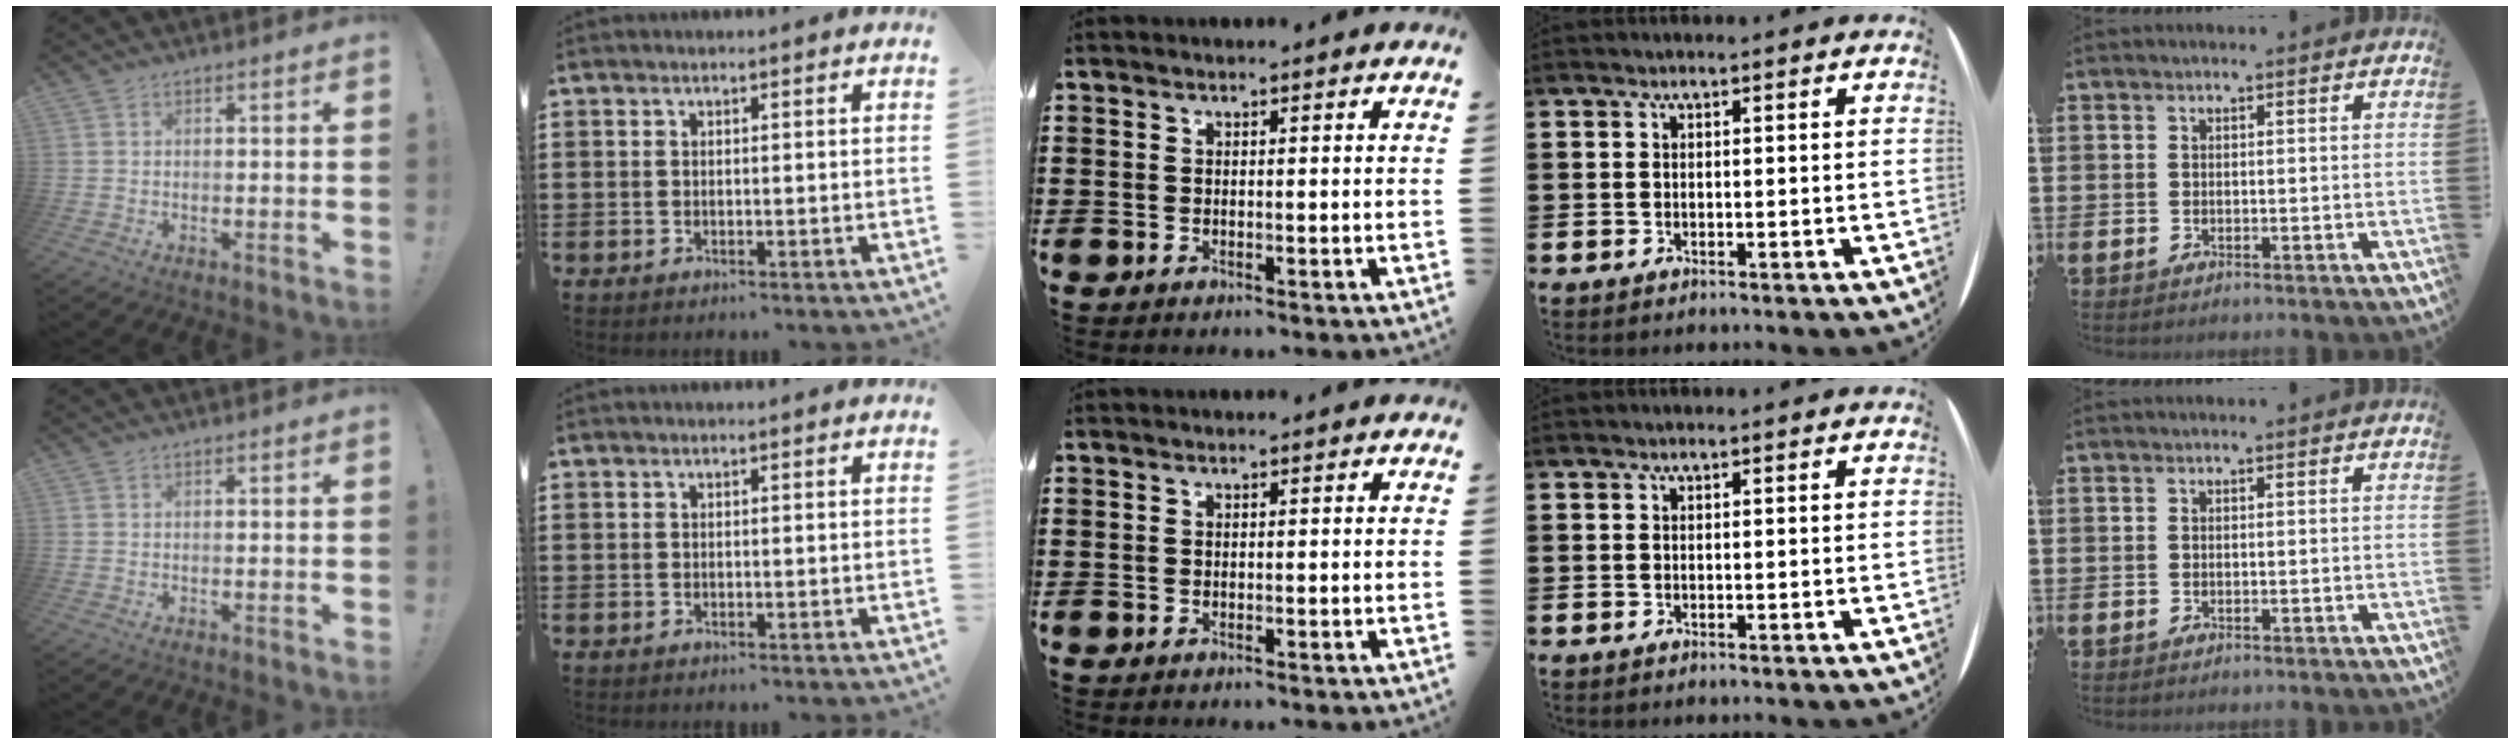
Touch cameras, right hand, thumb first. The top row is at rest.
{}